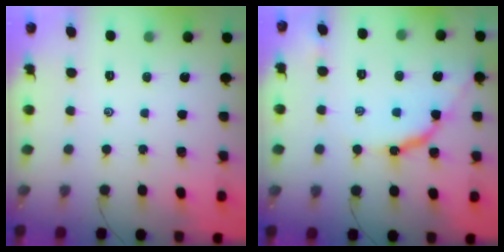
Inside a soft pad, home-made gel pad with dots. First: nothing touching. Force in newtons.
{"total": 9.7, "press": 9.7, "slide": 0.3}